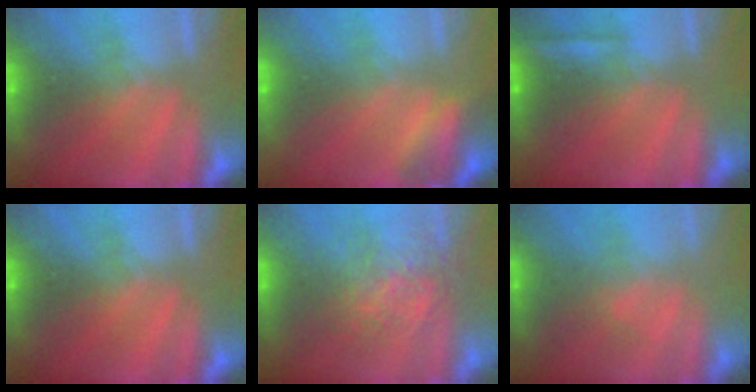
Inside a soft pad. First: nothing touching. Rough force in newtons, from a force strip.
{"total": 2.7}
{"total": 2.2}
{"total": 0.0}
{"total": 3.7}
{"total": 2.4}